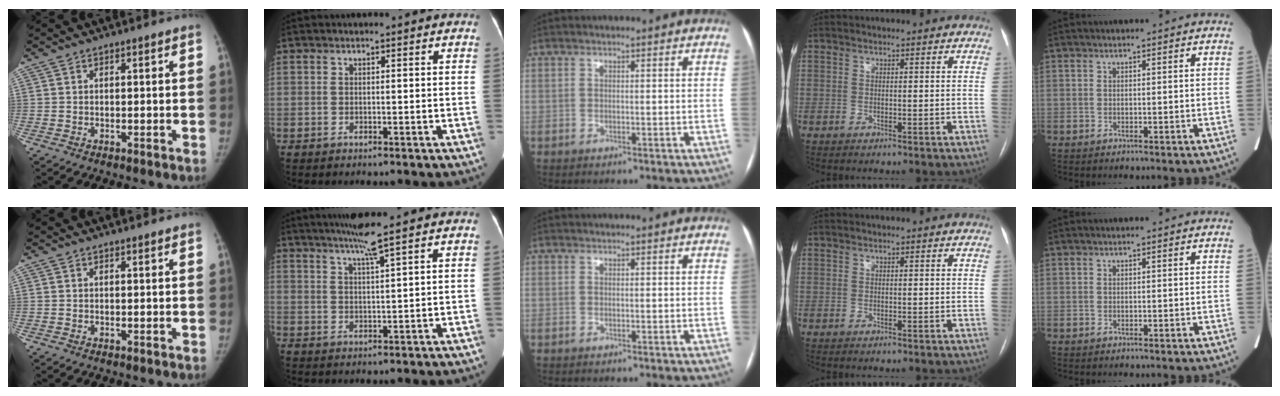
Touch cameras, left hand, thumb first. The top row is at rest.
{"thumb": {"total": 1.4, "force": [1.3, 0.1, 0.5], "torque": [0.000, 0.005, 0.021]}, "index": {"total": 4.4, "force": [3.2, -1.5, 2.7], "torque": [-0.050, -0.001, 0.060]}, "middle": {"total": 1.2, "force": [-0.6, -0.8, -0.6], "torque": [0.012, -0.008, -0.010]}}